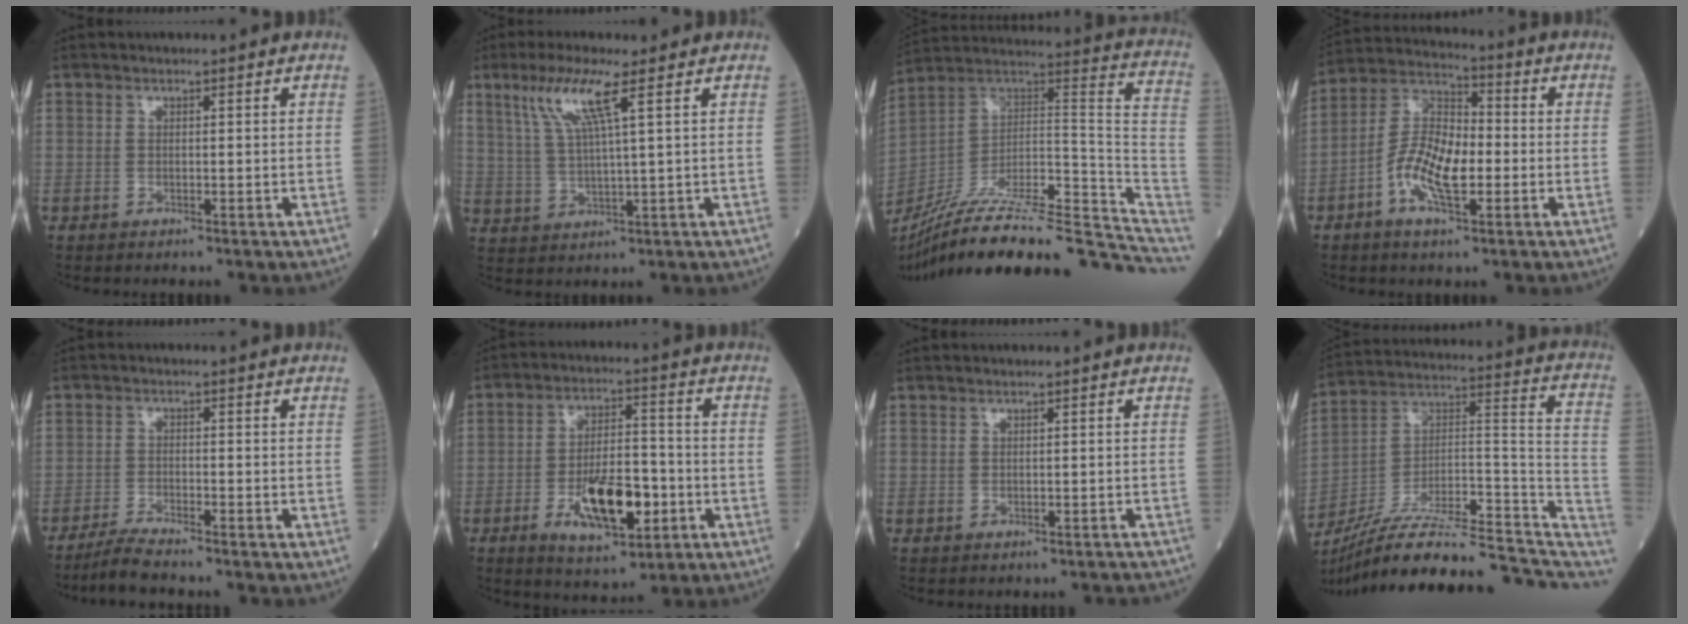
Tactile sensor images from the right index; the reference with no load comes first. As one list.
[{"total": 7.8, "force": [3.9, -0.2, 6.8], "torque": [-0.144, 0.004, 0.083]}, {"total": 28.4, "force": [-23.5, 4.6, 15.2], "torque": [-0.175, 0.019, -0.360]}, {"total": 11.3, "force": [-2.9, 4.4, 10.0], "torque": [-0.202, 0.015, -0.061]}, {"total": 4.6, "force": [-4.1, -0.3, 1.9], "torque": [-0.040, -0.015, -0.080]}, {"total": 12.1, "force": [-4.0, 4.2, 10.6], "torque": [-0.188, -0.002, -0.063]}, {"total": 6.0, "force": [-5.5, 2.2, 0.9], "torque": [-0.005, 0.012, -0.052]}, {"total": 24.9, "force": [-21.8, 3.6, 11.5], "torque": [-0.140, 0.034, -0.340]}]